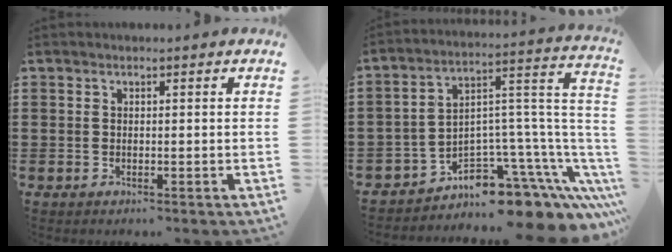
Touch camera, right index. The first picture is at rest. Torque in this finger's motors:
{"motor_torque": [0.19, -0.11, 0.02, -0.21]}